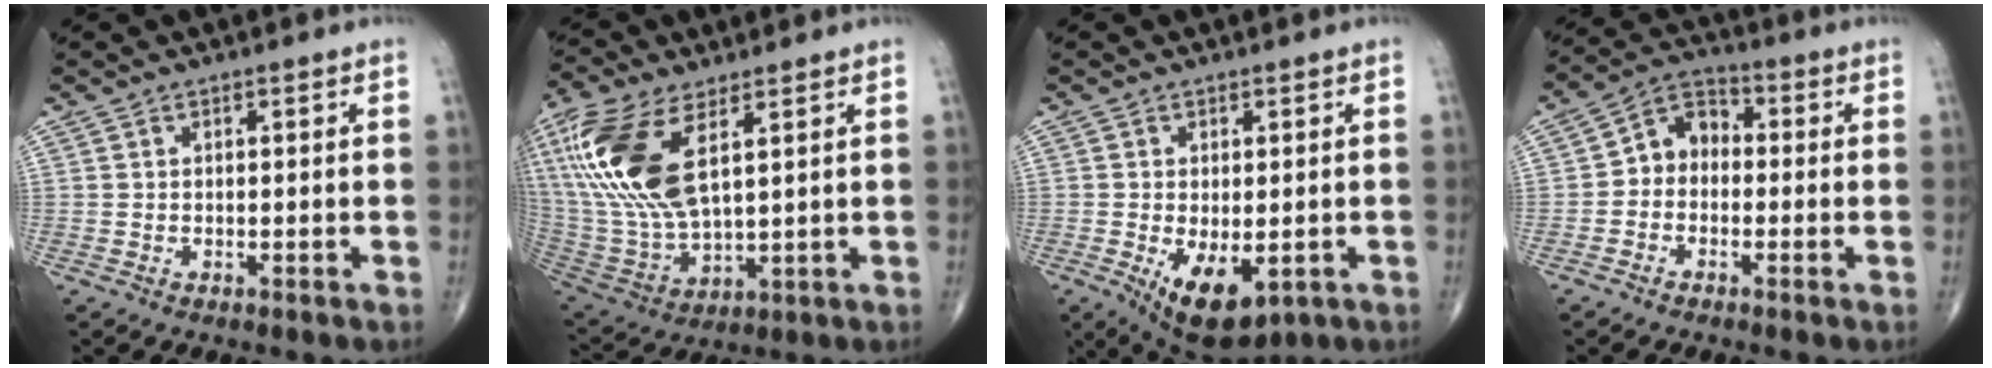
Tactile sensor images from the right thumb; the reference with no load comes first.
{"total": 20.1, "force": [6.9, 9.0, 16.6], "torque": [-0.371, -0.020, 0.139]}
{"total": 9.9, "force": [-3.1, 5.1, 7.9], "torque": [-0.116, -0.012, -0.033]}
{"total": 6.6, "force": [-0.8, 5.2, 4.0], "torque": [-0.040, 0.029, -0.035]}